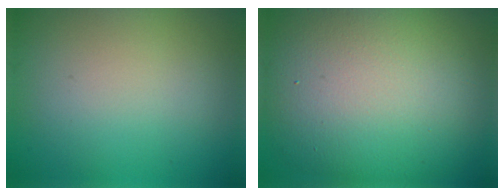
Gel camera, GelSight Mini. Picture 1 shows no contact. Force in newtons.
{"total": 14.3, "press": 14.2, "slide": 0.7}